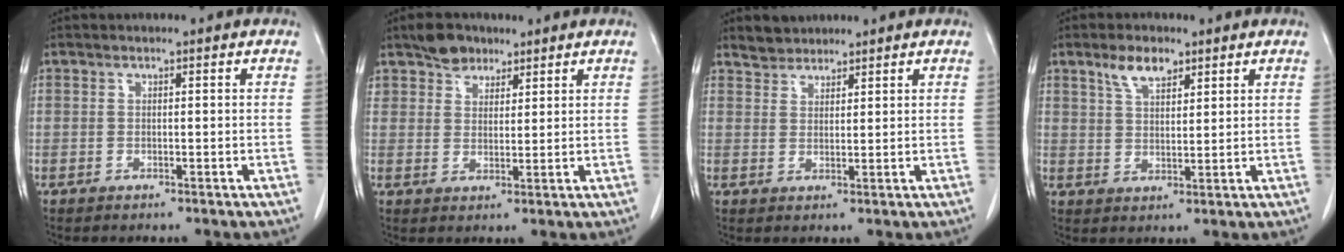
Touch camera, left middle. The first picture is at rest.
{"total": 4.5, "force": [3.4, 2.6, 1.1], "torque": [-0.020, 0.005, 0.062]}
{"total": 2.7, "force": [2.5, 1.1, -0.1], "torque": [0.000, 0.010, 0.043]}
{"total": 4.8, "force": [3.2, 1.9, 3.0], "torque": [-0.060, 0.006, 0.064]}